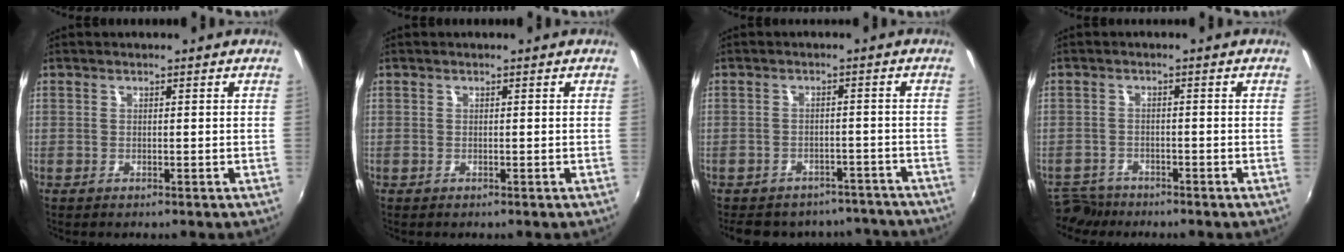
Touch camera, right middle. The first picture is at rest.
{"total": 0.0}
{"total": 15.7, "force": [-13.4, 6.9, 4.4], "torque": [-0.099, 0.020, -0.156]}
{"total": 4.8, "force": [-4.3, 2.0, 0.3], "torque": [-0.022, -0.006, -0.081]}